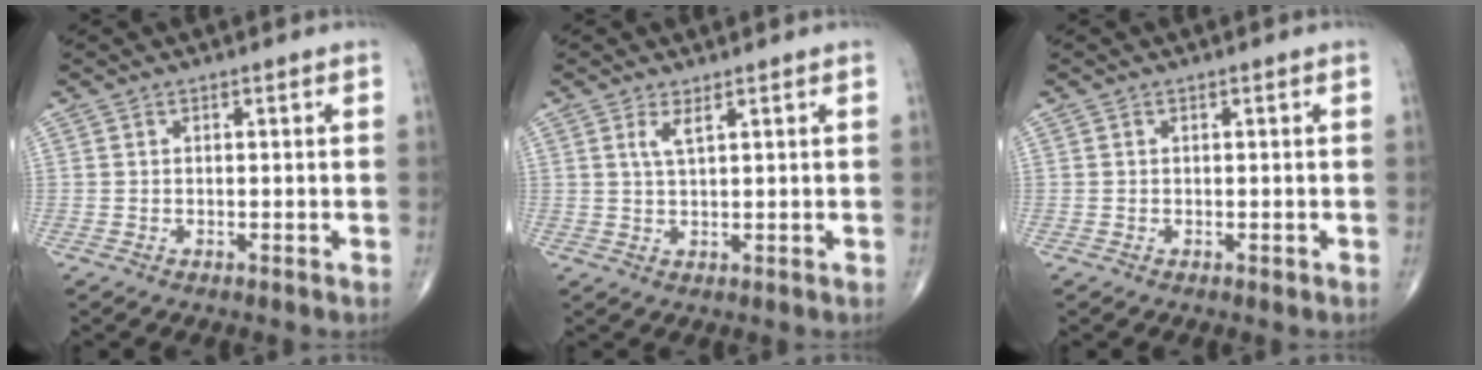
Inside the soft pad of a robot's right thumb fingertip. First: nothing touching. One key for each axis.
{"total": 2.3, "fx": 1.2, "fy": 0.4, "fz": 1.9, "tx": -0.044, "ty": -0.007, "tz": 0.029}
{"total": 0.0}